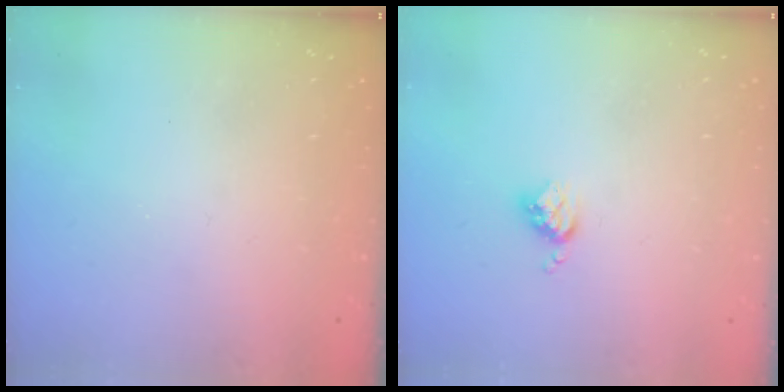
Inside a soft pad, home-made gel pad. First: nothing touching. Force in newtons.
{"total": 3.6, "press": 3.6, "slide": 0.4}